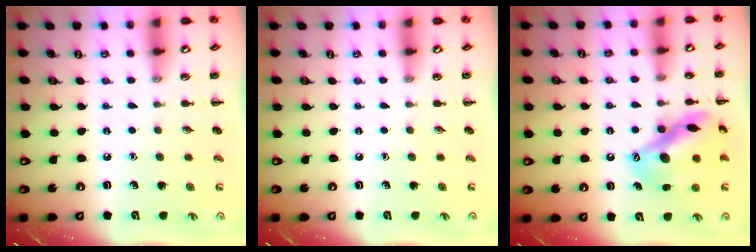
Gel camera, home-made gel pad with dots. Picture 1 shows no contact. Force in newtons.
{"total": 0.0}
{"total": 15.6, "press": 15.2, "slide": 3.7}